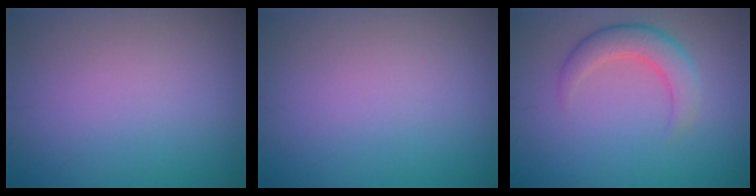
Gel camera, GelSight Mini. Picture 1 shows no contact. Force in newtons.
{"total": 0.0}
{"total": 3.3, "press": 3.3, "slide": 0.3}